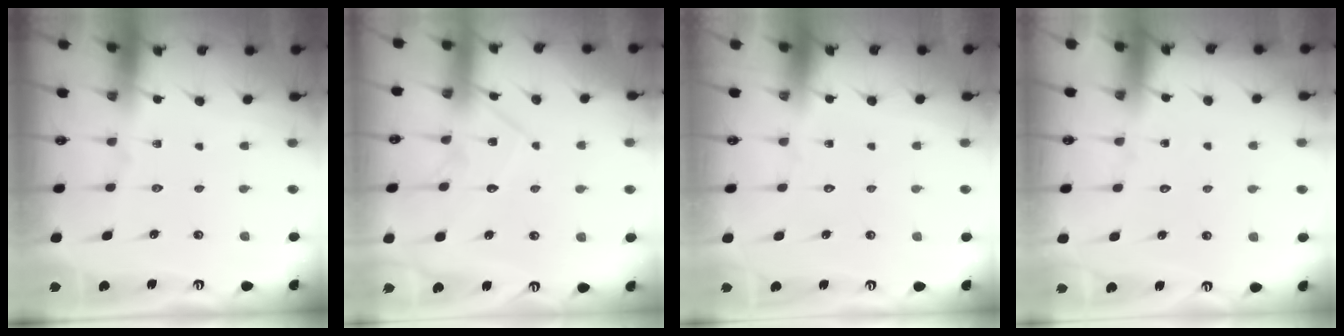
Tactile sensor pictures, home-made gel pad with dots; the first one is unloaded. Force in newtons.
{"total": 10.5, "press": 10.5, "slide": 0.4}
{"total": 1.8, "press": 1.8, "slide": 0.1}
{"total": 5.7, "press": 5.7, "slide": 0.5}